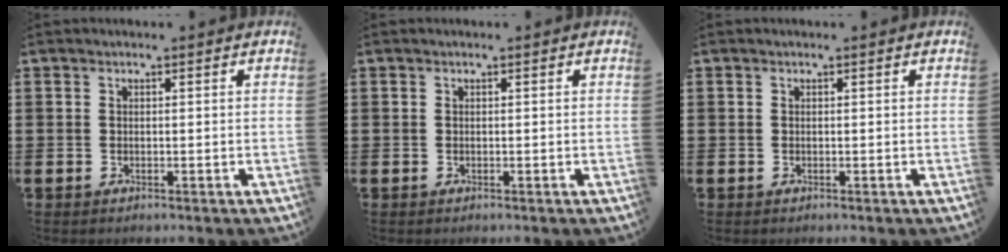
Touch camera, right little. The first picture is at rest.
{"total": 0.0}
{"total": 0.0}